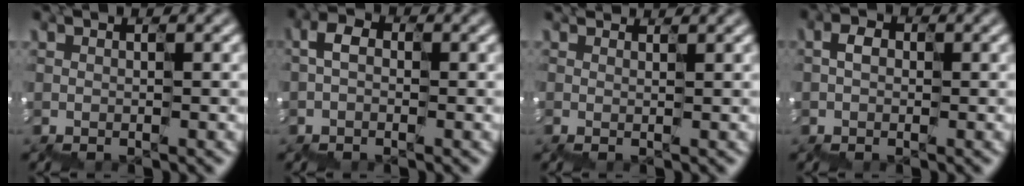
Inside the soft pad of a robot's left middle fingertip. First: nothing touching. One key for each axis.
{"total": 1.1, "fx": -0.7, "fy": 0.8, "fz": 0.4, "tx": -0.053, "ty": 0.004, "tz": -0.019}
{"total": 1.4, "fx": 1.0, "fy": 0.7, "fz": 0.6, "tx": 0.006, "ty": 0.018, "tz": 0.011}
{"total": 0.7, "fx": -0.4, "fy": 0.6, "fz": 0.2, "tx": -0.039, "ty": 0.003, "tz": -0.009}